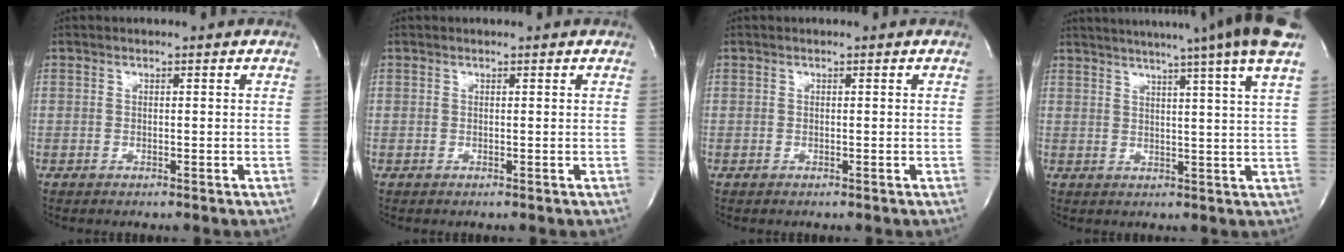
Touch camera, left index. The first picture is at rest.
{"total": 0.0}
{"total": 0.0}
{"total": 18.8, "force": [14.8, -1.9, 11.4], "torque": [-0.182, -0.012, 0.180]}